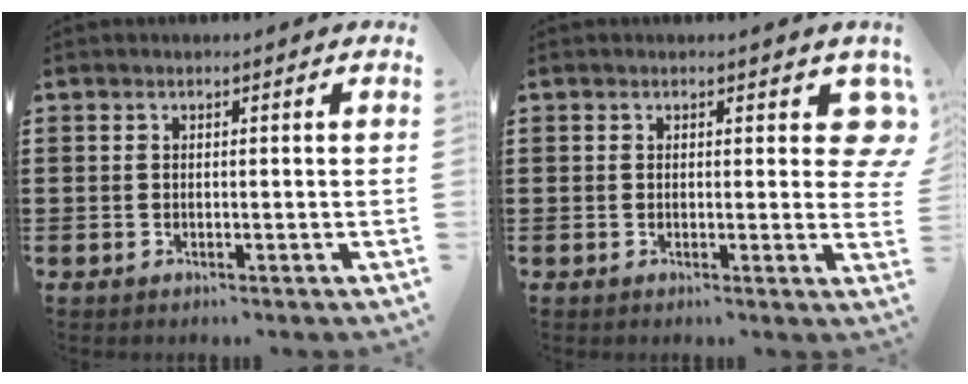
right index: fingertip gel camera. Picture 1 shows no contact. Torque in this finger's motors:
{"motor_torque": [-0.06, -0.01, 0.12, -0.01]}